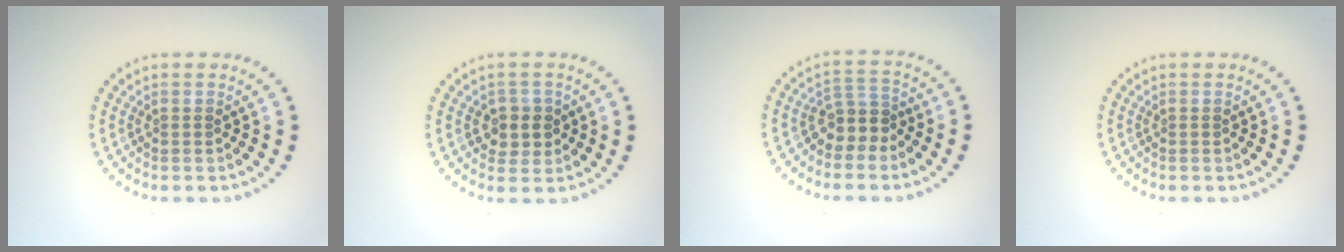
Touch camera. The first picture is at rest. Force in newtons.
{"total": 2.4, "press": 2.3, "slide": 0.8}
{"total": 2.7, "press": 2.1, "slide": 1.7}
{"total": 0.0}